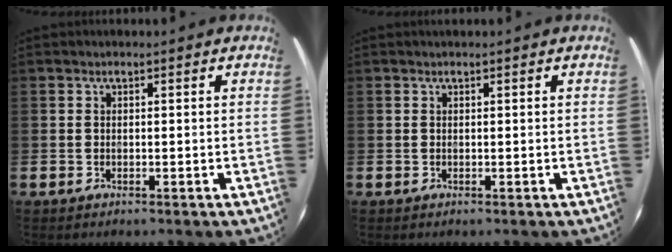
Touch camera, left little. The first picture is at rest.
{"total": 0.0}